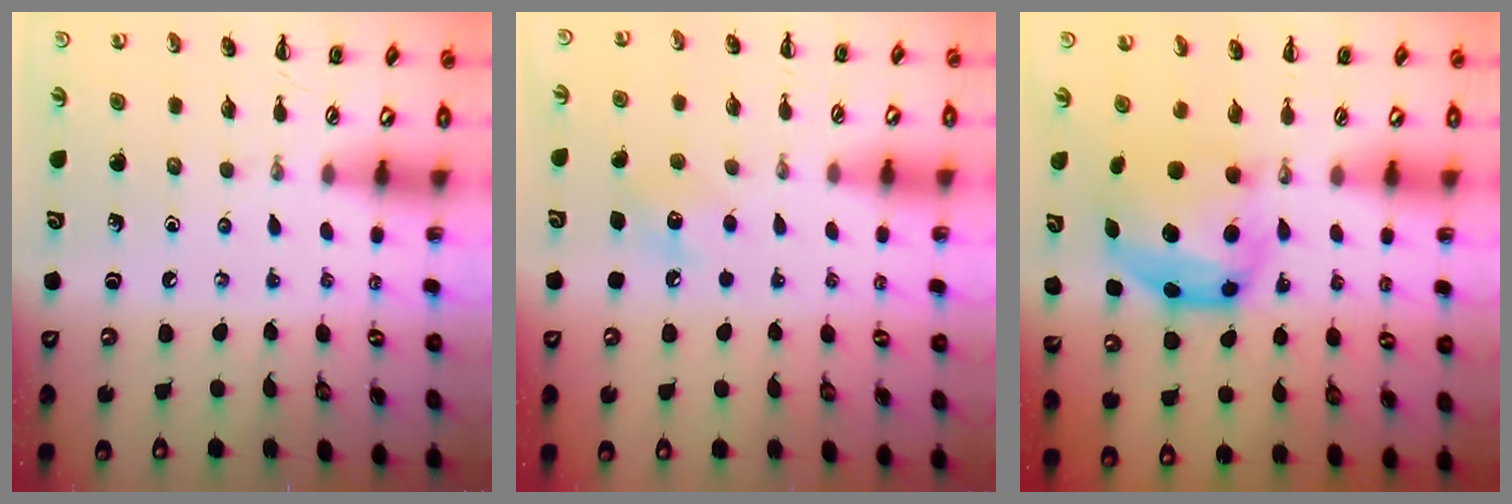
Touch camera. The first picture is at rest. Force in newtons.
{"total": 7.6, "press": 7.3, "slide": 2.2}
{"total": 5.9, "press": 5.9, "slide": 0.7}